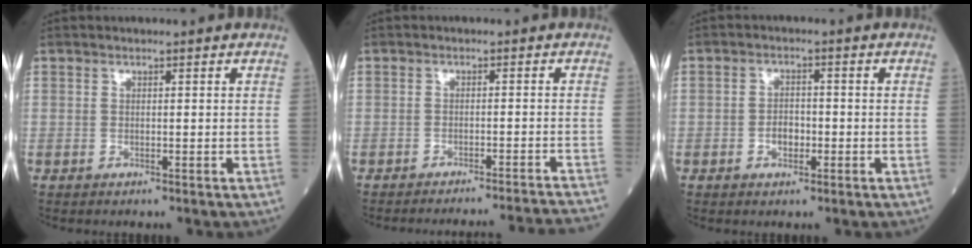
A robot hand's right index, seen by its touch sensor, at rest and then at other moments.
{"total": 15.1, "force": [-14.6, -2.0, 3.3], "torque": [-0.022, -0.021, -0.174]}
{"total": 2.8, "force": [-0.9, 1.7, 2.0], "torque": [-0.027, 0.006, -0.014]}